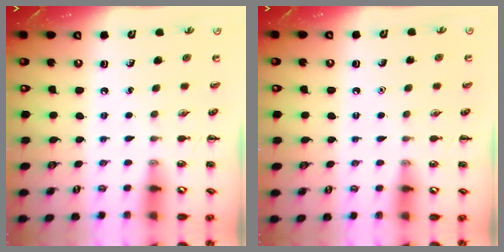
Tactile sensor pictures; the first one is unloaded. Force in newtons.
{"total": 1.6, "press": 1.6, "slide": 0.1}